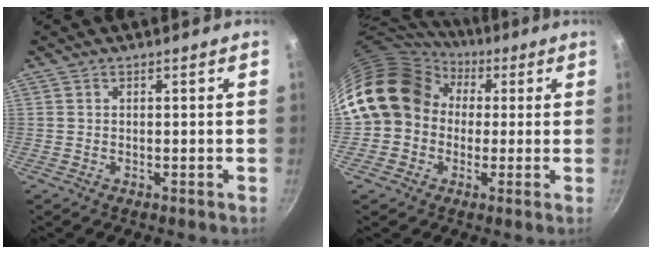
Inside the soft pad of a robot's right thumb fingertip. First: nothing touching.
{"total": 15.2, "force": [1.6, 13.1, 7.5], "torque": [-0.102, 0.038, 0.014]}